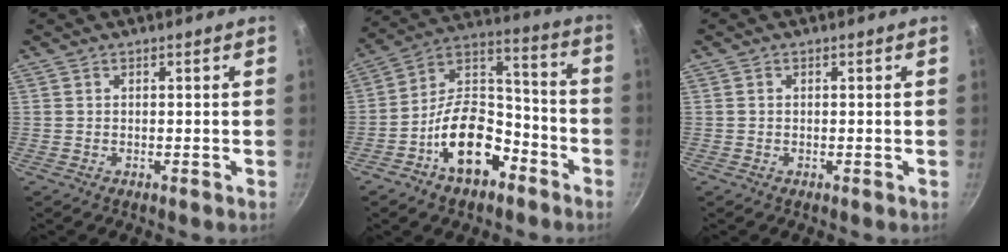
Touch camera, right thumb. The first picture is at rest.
{"total": 16.5, "force": [-8.1, 9.7, 10.6], "torque": [-0.137, 0.082, -0.147]}
{"total": 0.6, "force": [0.1, 0.5, 0.4], "torque": [-0.006, 0.003, 0.002]}